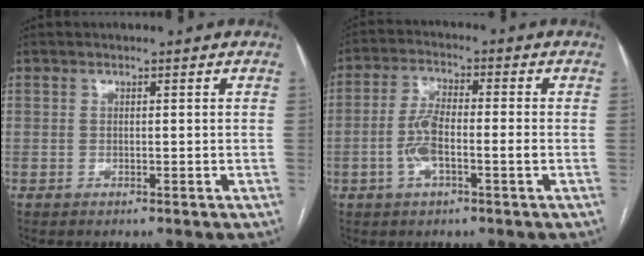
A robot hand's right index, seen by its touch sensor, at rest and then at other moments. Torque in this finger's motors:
{"motor_torque": [1.06, -0.07, 0.63, 0.13]}